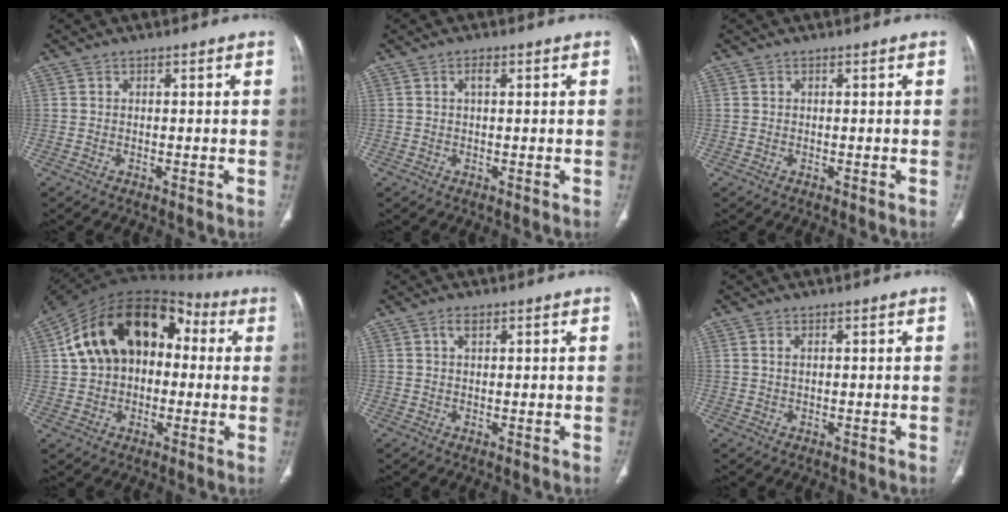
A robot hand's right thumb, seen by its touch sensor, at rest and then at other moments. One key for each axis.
{"total": 1.6, "fx": 0.6, "fy": 0.6, "fz": 1.3, "tx": -0.025, "ty": 0.003, "tz": 0.009}
{"total": 0.0}
{"total": 21.1, "fx": 3.1, "fy": 14.4, "fz": 15.1, "tx": -0.234, "ty": 0.044, "tz": 0.042}
{"total": 1.6, "fx": 0.8, "fy": 0.7, "fz": 1.1, "tx": -0.023, "ty": 0.003, "tz": 0.016}
{"total": 1.0, "fx": 0.4, "fy": 0.4, "fz": 0.8, "tx": -0.021, "ty": 0.005, "tz": 0.011}